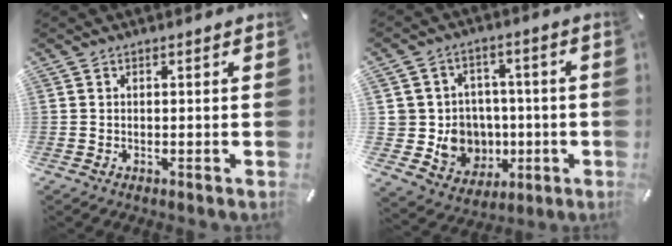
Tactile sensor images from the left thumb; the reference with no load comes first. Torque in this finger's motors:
{"motor_torque": [1.15, 1.46, 0.14, 0.09, 0.07]}